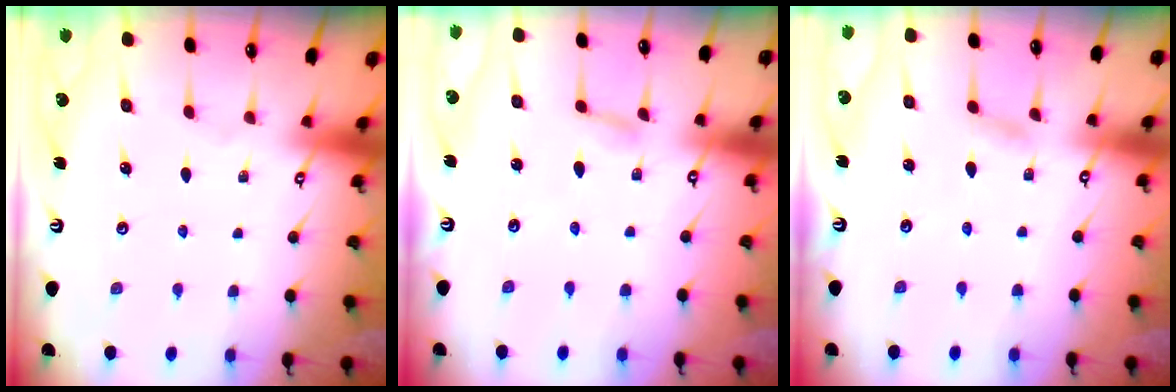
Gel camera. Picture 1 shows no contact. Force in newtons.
{"total": 1.8, "press": 1.7, "slide": 0.1}
{"total": 3.1, "press": 3.1, "slide": 0.3}